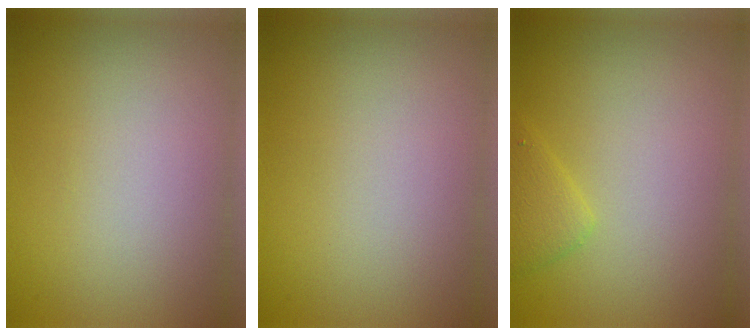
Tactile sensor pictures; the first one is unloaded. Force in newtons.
{"total": 0.0}
{"total": 1.5, "press": 1.5, "slide": 0.2}